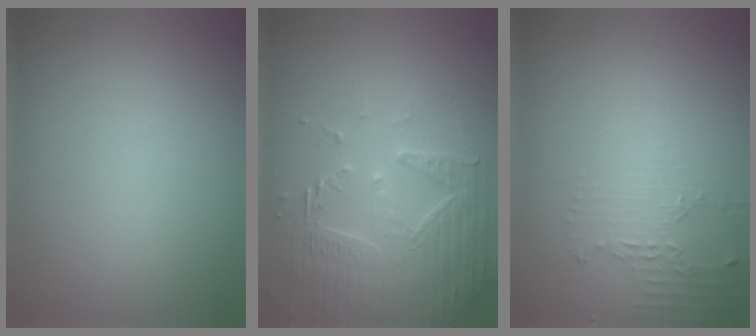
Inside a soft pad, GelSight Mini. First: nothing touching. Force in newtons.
{"total": 4.7, "press": 4.5, "slide": 1.2}
{"total": 2.0, "press": 1.5, "slide": 1.3}